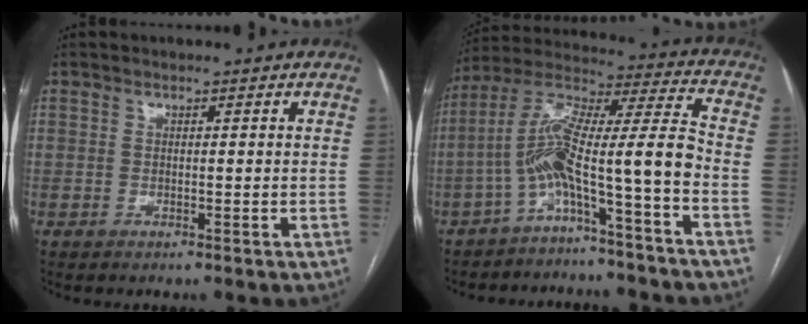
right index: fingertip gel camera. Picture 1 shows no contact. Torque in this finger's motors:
{"motor_torque": [1.70, -0.44, 0.72, 0.21]}